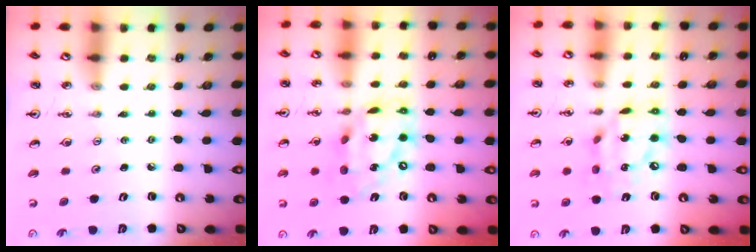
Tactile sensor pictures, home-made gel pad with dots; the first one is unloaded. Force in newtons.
{"total": 15.6, "press": 15.6, "slide": 1.2}
{"total": 14.4, "press": 14.3, "slide": 1.7}